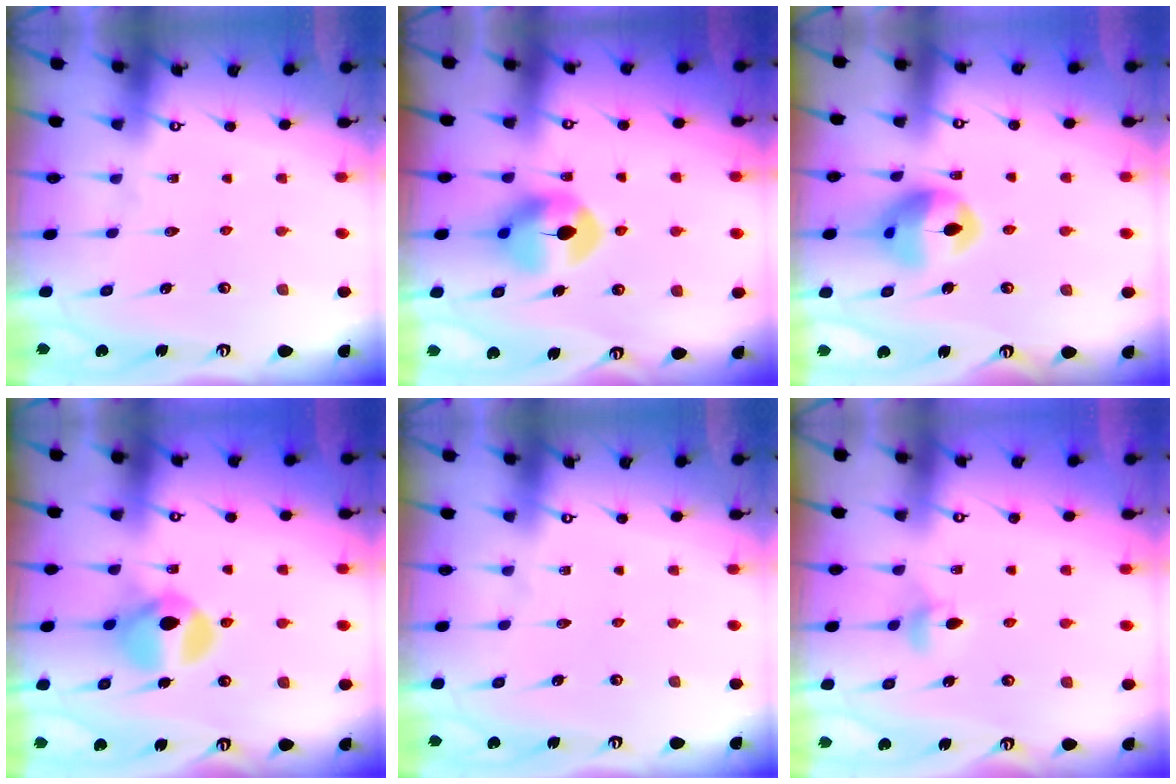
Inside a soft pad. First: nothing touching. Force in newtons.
{"total": 8.8, "press": 8.8, "slide": 0.2}
{"total": 12.5, "press": 12.4, "slide": 1.6}
{"total": 11.7, "press": 11.6, "slide": 0.8}
{"total": 0.0}
{"total": 4.1, "press": 4.0, "slide": 0.9}